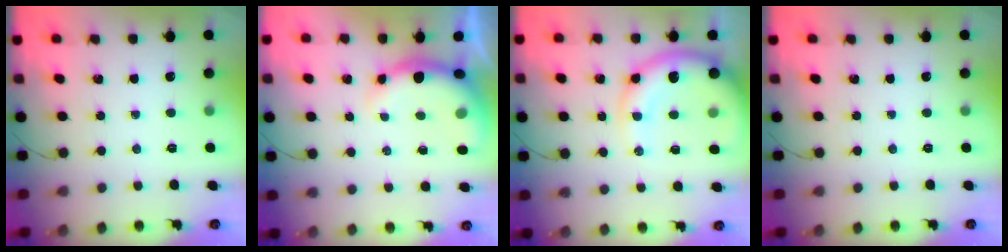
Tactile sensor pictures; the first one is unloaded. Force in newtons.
{"total": 7.3, "press": 7.2, "slide": 1.3}
{"total": 13.4, "press": 13.1, "slide": 3.0}
{"total": 0.0}